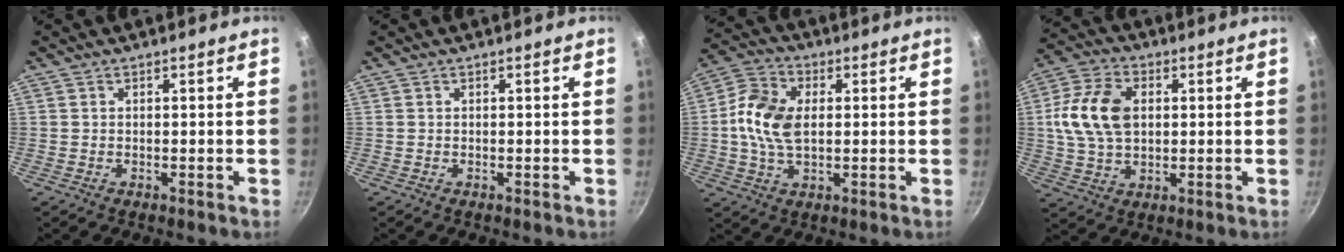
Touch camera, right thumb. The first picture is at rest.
{"total": 0.0}
{"total": 11.1, "force": [0.7, 7.0, 8.5], "torque": [-0.155, 0.014, 0.002]}
{"total": 13.2, "force": [1.8, 8.9, 9.5], "torque": [-0.168, 0.008, 0.027]}